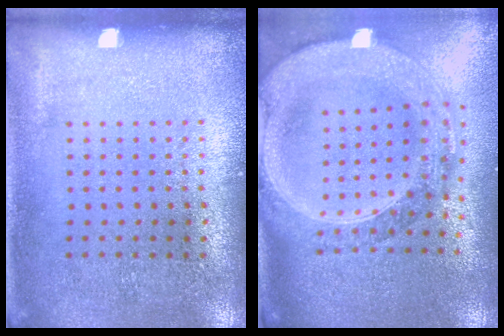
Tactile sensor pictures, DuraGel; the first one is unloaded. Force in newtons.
{"total": 3.0, "press": 2.6, "slide": 1.7}